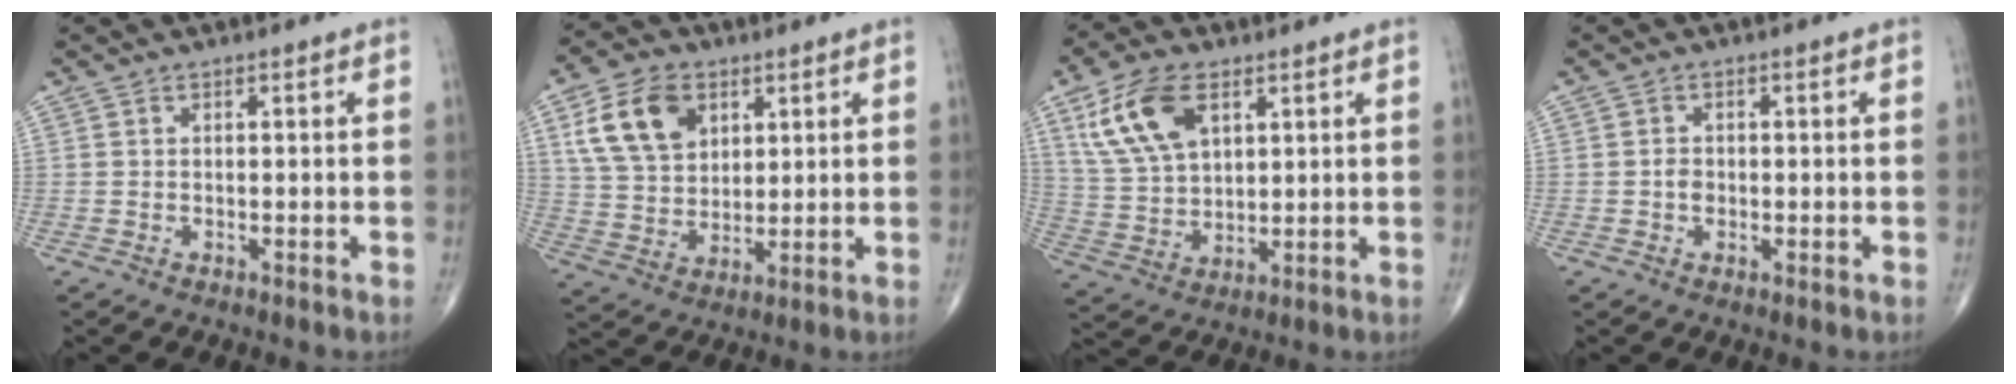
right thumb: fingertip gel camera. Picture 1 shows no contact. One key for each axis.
{"total": 12.9, "fx": 5.2, "fy": 8.9, "fz": 7.7, "tx": -0.121, "ty": -0.011, "tz": 0.101}
{"total": 13.1, "fx": 5.8, "fy": 7.3, "fz": 9.2, "tx": -0.171, "ty": -0.013, "tz": 0.120}
{"total": 1.7, "fx": -0.2, "fy": 1.4, "fz": 1.1, "tx": -0.012, "ty": 0.003, "tz": -0.006}